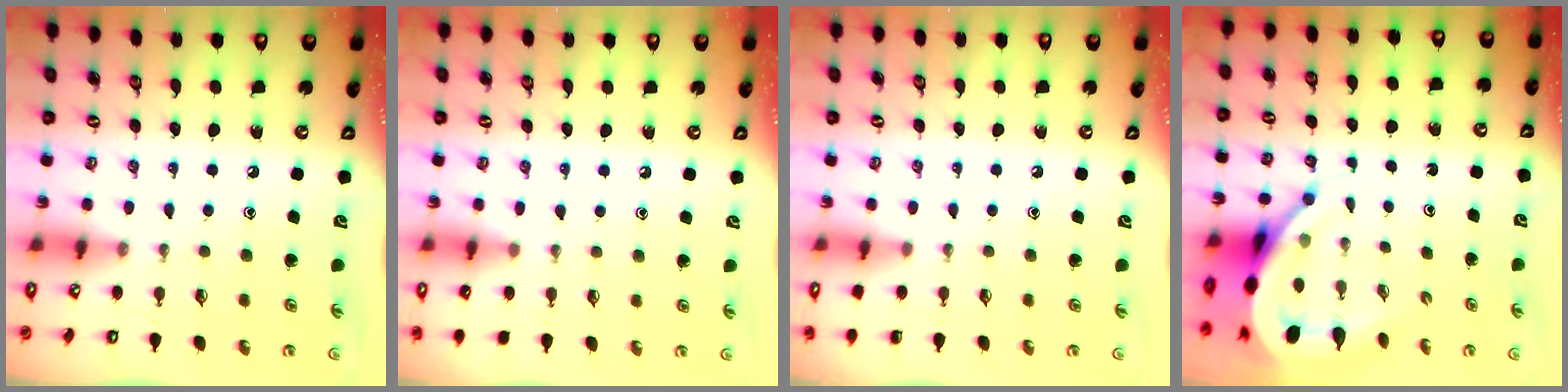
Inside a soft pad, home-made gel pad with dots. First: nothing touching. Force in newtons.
{"total": 4.5, "press": 4.4, "slide": 0.7}
{"total": 0.0}
{"total": 10.3, "press": 10.3, "slide": 1.2}